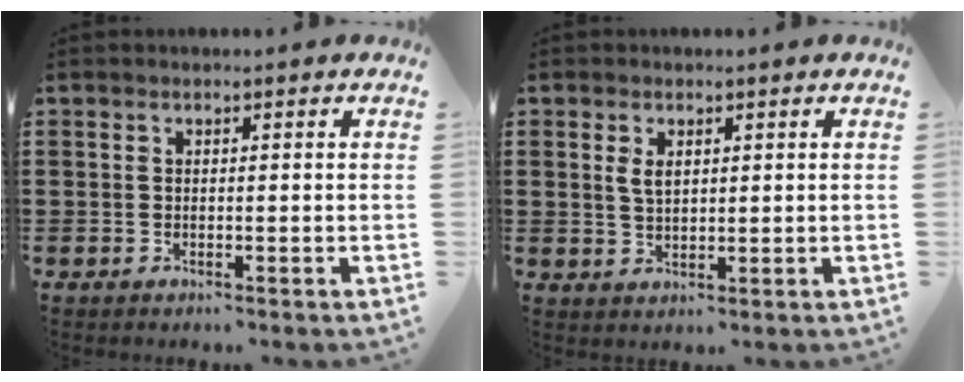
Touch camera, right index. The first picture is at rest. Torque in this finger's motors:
{"motor_torque": [0.03, 0.03, 0.19, 0.05]}